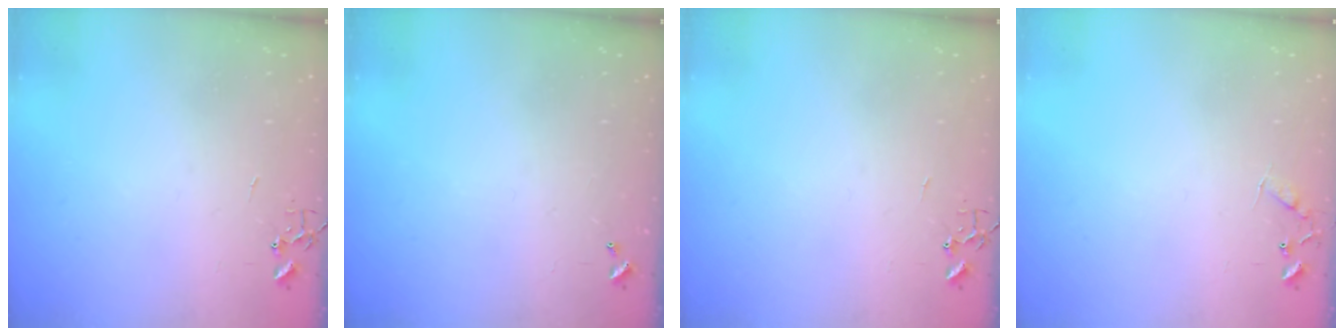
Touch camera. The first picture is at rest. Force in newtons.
{"total": 0.0}
{"total": 0.0}
{"total": 6.5, "press": 6.5, "slide": 0.6}